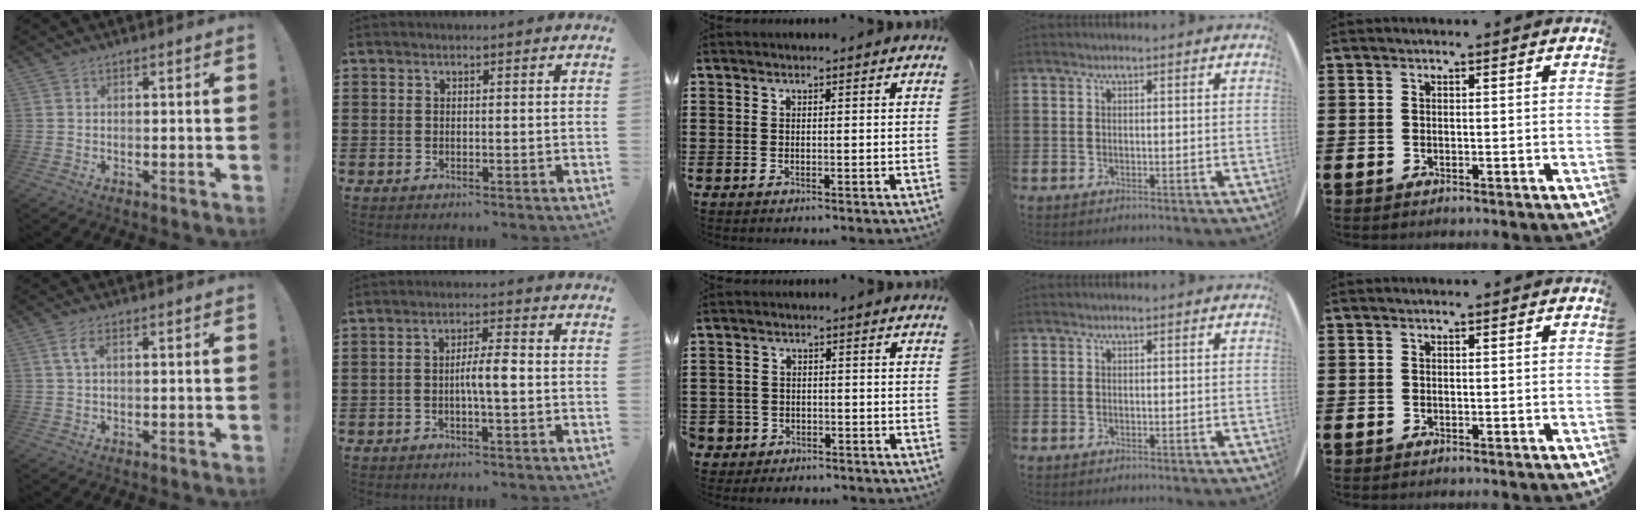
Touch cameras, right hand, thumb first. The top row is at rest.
{"thumb": {"total": 3.3, "force": [1.2, 0.9, 2.9], "torque": [-0.055, 0.001, 0.020]}, "index": {"total": 4.3, "force": [-0.7, 0.7, 4.1], "torque": [-0.081, 0.001, -0.018]}, "middle": {"total": 2.7, "force": [-2.2, 1.5, -0.1], "torque": [-0.005, -0.001, -0.050]}}